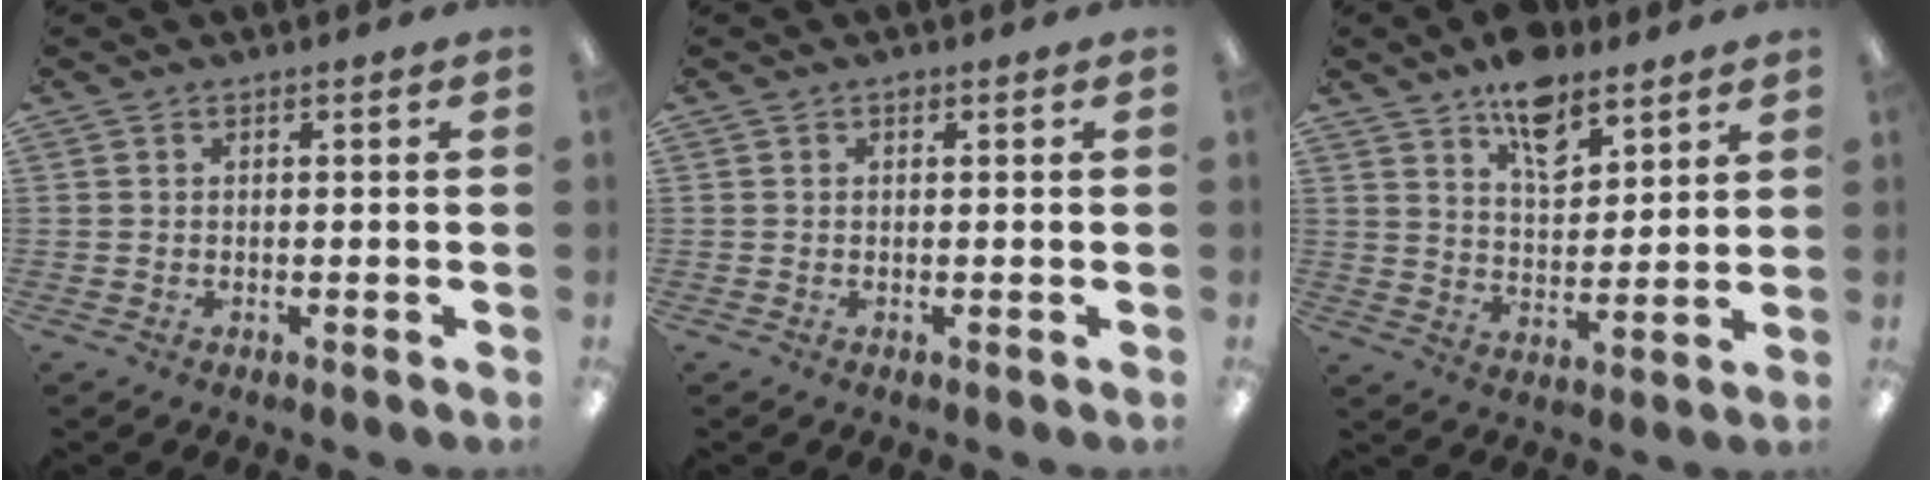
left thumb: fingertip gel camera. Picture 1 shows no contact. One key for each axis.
{"total": 0.7, "fx": 0.5, "fy": 0.4, "fz": 0.3, "tx": -0.007, "ty": 0.003, "tz": 0.009}
{"total": 11.0, "fx": 8.0, "fy": 5.4, "fz": 5.3, "tx": -0.071, "ty": -0.042, "tz": 0.140}